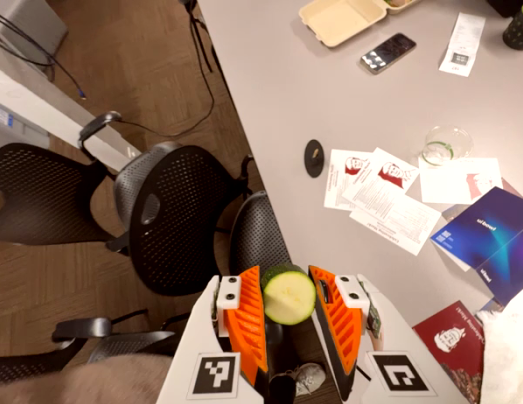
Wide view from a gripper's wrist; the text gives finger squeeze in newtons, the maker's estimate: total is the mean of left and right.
{"total": 10.2, "left": 10.3, "right": 10.2}